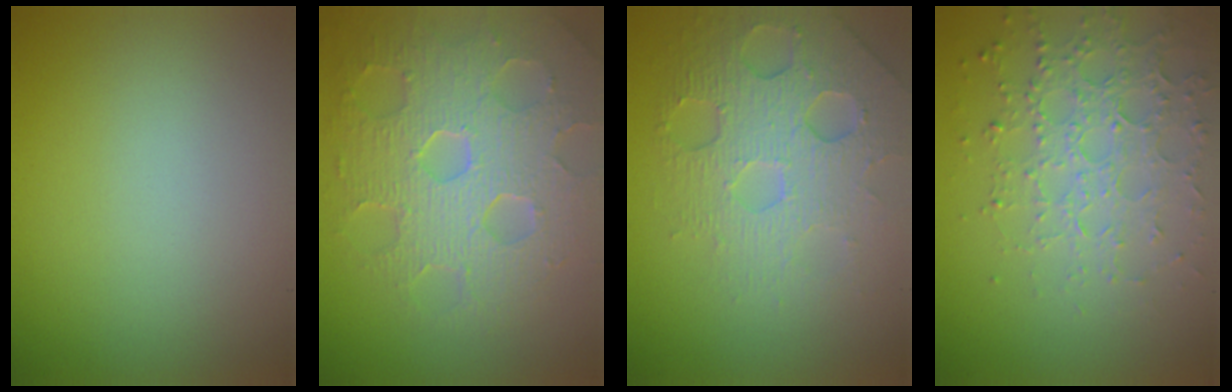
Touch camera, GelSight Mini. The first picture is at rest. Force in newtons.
{"total": 8.5, "press": 5.9, "slide": 6.1}
{"total": 5.8, "press": 4.5, "slide": 3.7}
{"total": 4.0, "press": 4.0, "slide": 0.3}